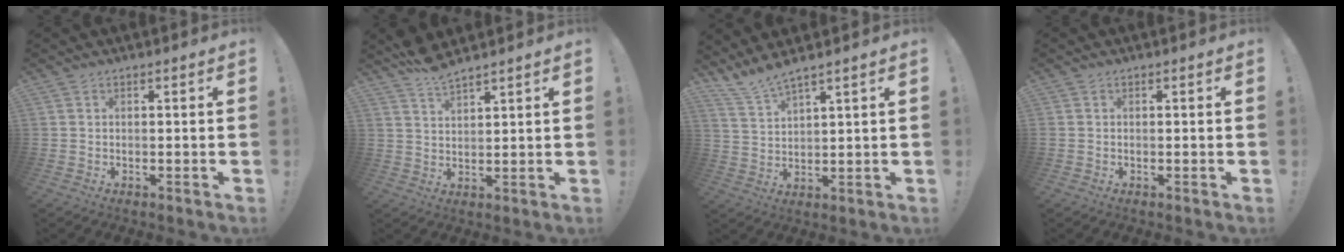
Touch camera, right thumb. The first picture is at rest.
{"total": 5.5, "force": [4.8, 1.2, 2.3], "torque": [-0.040, -0.029, 0.087]}
{"total": 6.1, "force": [5.6, 0.1, 2.4], "torque": [-0.066, -0.030, 0.105]}
{"total": 0.0}